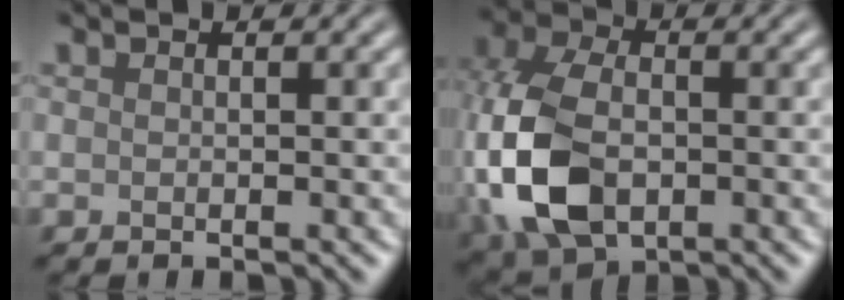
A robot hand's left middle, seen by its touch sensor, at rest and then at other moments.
{"total": 11.1, "force": [-2.1, 7.5, 7.9], "torque": [-0.213, -0.022, -0.044]}